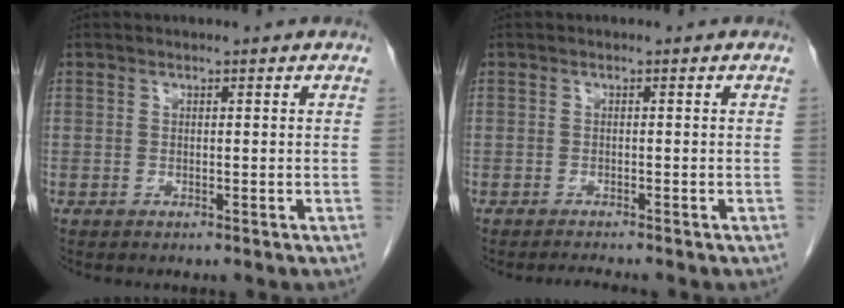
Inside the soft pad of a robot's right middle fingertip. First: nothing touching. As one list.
[{"total": 1.4, "force": [-1.2, -0.6, 0.3], "torque": [-0.014, -0.009, -0.020]}]